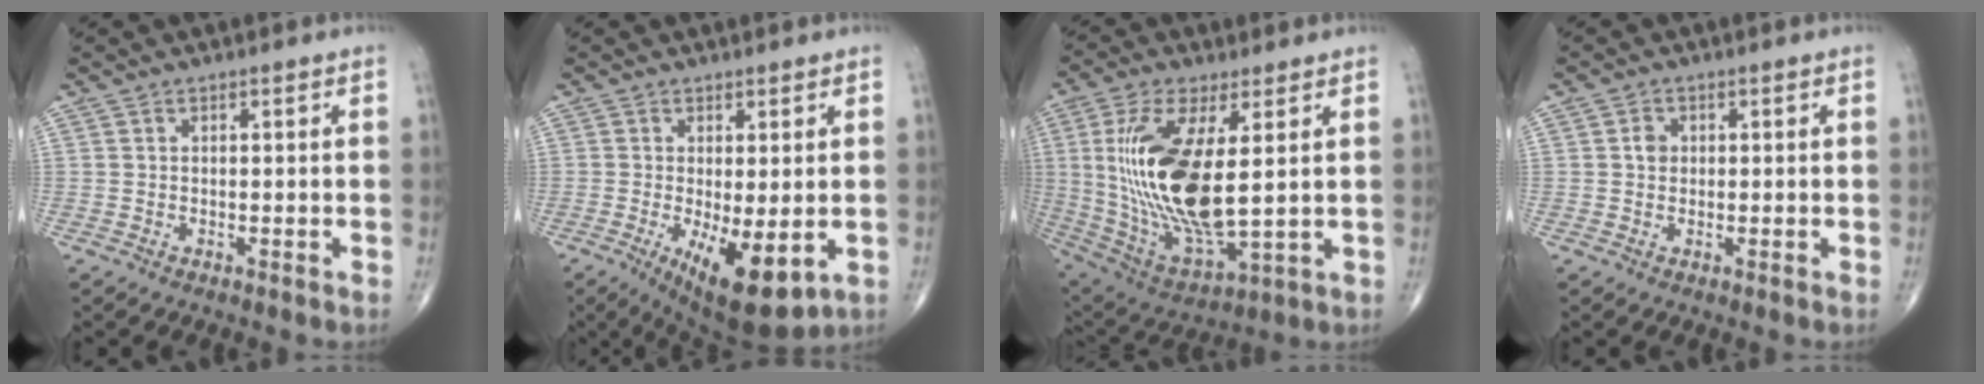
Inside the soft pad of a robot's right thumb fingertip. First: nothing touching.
{"total": 10.9, "force": [-3.0, 4.0, 9.7], "torque": [-0.146, -0.022, -0.031]}
{"total": 21.4, "force": [2.7, 8.3, 19.6], "torque": [-0.406, -0.026, 0.064]}
{"total": 2.0, "force": [0.3, 1.7, 1.0], "torque": [-0.009, 0.004, 0.002]}